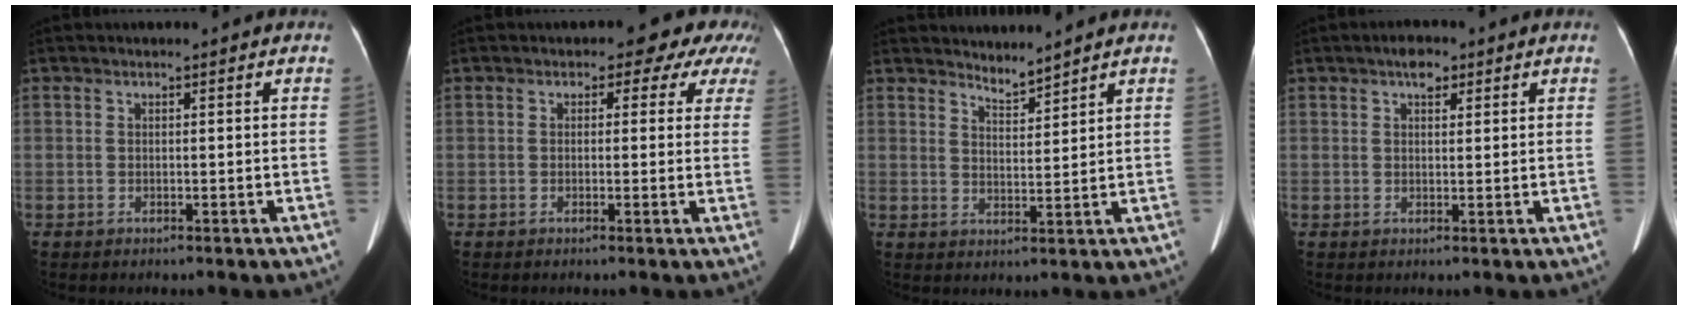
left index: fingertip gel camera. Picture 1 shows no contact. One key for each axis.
{"total": 6.3, "fx": 4.2, "fy": 4.0, "fz": 2.4, "tx": -0.010, "ty": 0.015, "tz": 0.021}
{"total": 2.7, "fx": 2.7, "fy": -0.1, "fz": 0.2, "tx": -0.009, "ty": -0.007, "tz": 0.053}
{"total": 2.5, "fx": 1.5, "fy": 1.2, "fz": 1.6, "tx": -0.032, "ty": 0.006, "tz": 0.022}